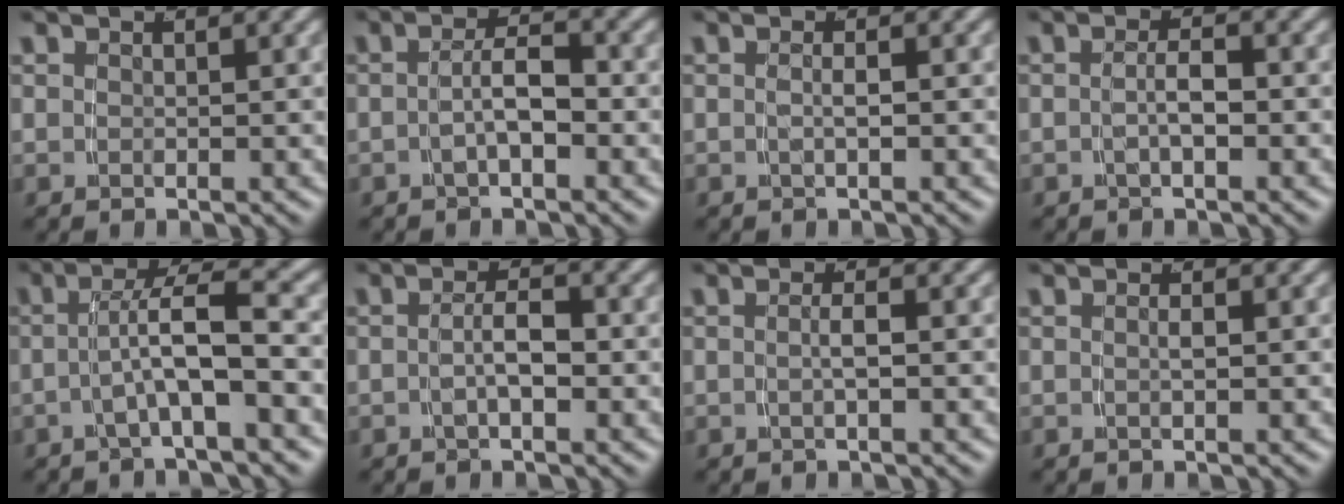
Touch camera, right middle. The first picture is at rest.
{"total": 2.8, "force": [-1.7, 0.3, 2.2], "torque": [-0.032, 0.003, -0.027]}
{"total": 1.1, "force": [-0.5, -0.6, 0.8], "torque": [-0.015, -0.002, -0.005]}
{"total": 1.9, "force": [-0.9, 0.0, 1.6], "torque": [-0.026, -0.001, -0.012]}
{"total": 4.1, "force": [-1.4, 0.5, 3.9], "torque": [-0.061, 0.010, -0.026]}
{"total": 2.3, "force": [-1.1, 0.2, 1.9], "torque": [-0.029, -0.001, -0.016]}
{"total": 1.4, "force": [-0.6, -0.5, 1.2], "torque": [-0.022, -0.003, -0.006]}
{"total": 0.7, "force": [-0.4, -0.4, 0.5], "torque": [-0.012, -0.004, -0.003]}